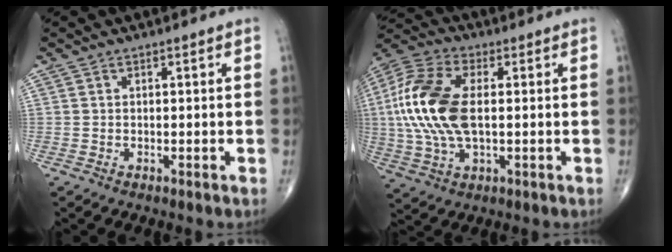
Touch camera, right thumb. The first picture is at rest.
{"total": 17.3, "force": [0.9, 8.9, 14.8], "torque": [-0.337, 0.010, 0.013]}